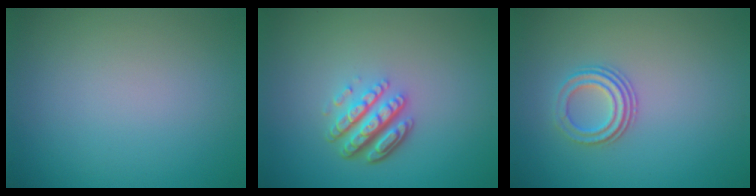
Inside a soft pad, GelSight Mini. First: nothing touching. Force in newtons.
{"total": 4.9, "press": 3.5, "slide": 3.5}
{"total": 2.8, "press": 2.2, "slide": 1.7}